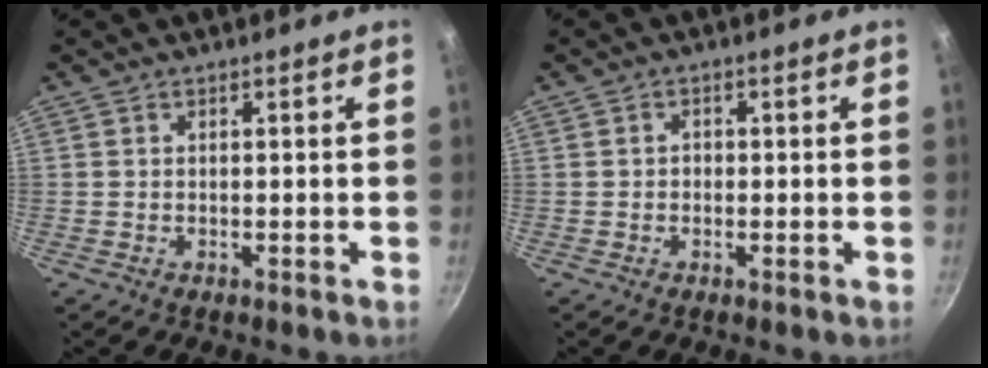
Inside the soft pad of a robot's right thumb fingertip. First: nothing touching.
{"total": 1.3, "force": [-0.1, 1.2, 0.6], "torque": [-0.008, 0.006, -0.005]}